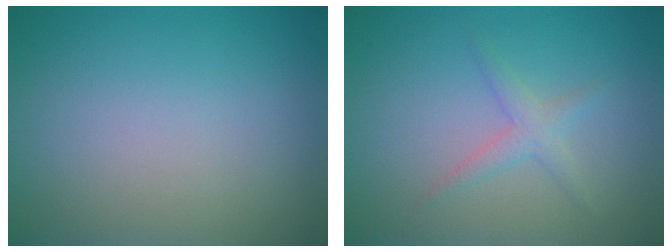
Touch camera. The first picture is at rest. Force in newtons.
{"total": 1.6, "press": 1.6, "slide": 0.1}